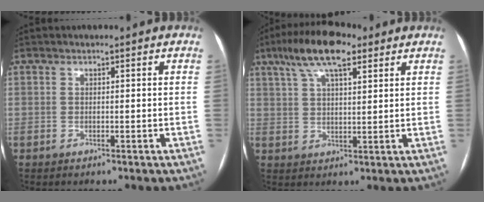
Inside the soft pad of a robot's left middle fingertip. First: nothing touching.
{"total": 10.9, "force": [6.6, 3.4, 8.0], "torque": [-0.151, 0.028, 0.114]}